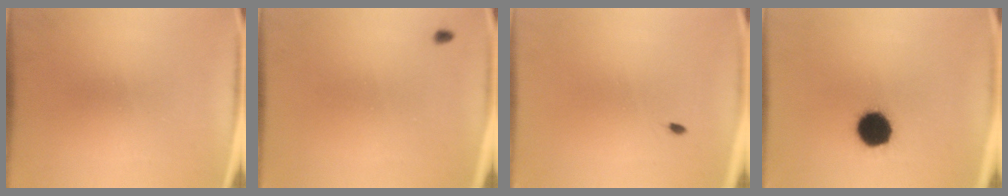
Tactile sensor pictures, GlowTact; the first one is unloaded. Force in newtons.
{"total": 0.6}
{"total": 0.5}
{"total": 12.5}